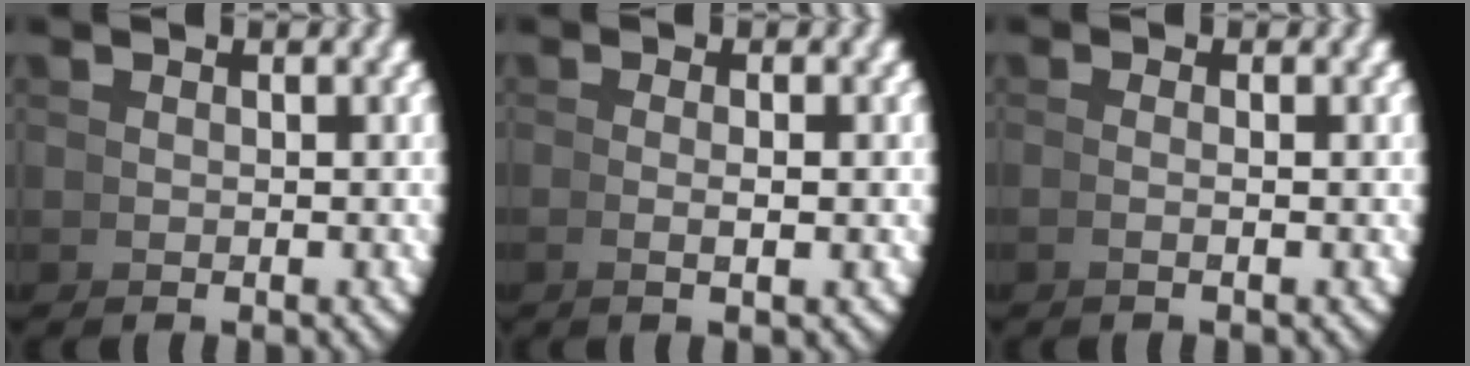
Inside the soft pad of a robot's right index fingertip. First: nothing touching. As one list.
[{"total": 1.7, "force": [-0.1, -0.7, 1.5], "torque": [-0.029, 0.002, -0.002]}, {"total": 1.4, "force": [-0.3, -1.1, 0.8], "torque": [-0.017, 0.003, -0.005]}]